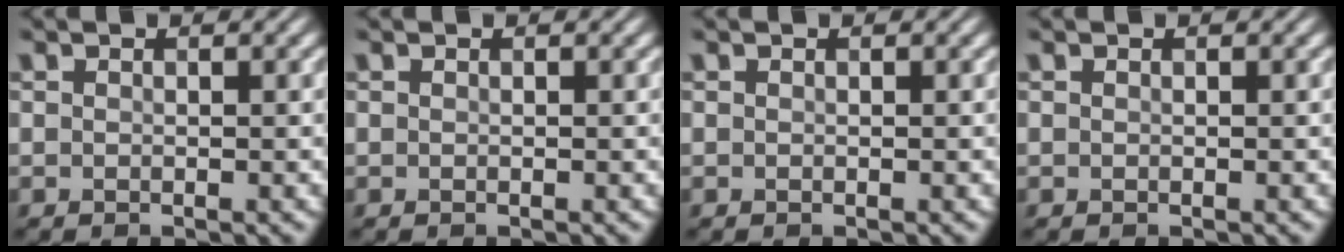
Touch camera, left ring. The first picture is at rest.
{"total": 0.0}
{"total": 0.0}
{"total": 0.0}